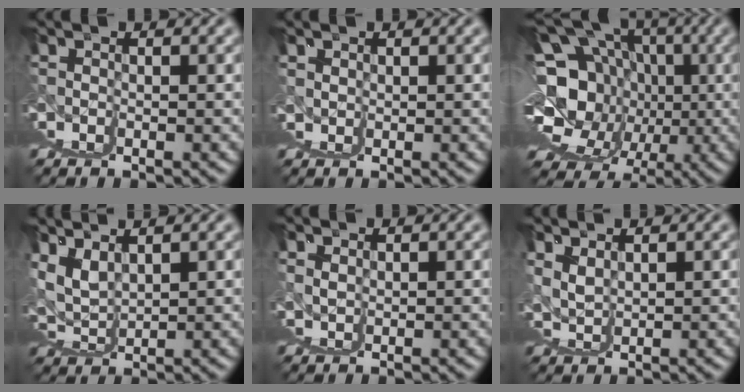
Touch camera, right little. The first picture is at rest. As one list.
[{"total": 3.4, "force": [1.8, 2.8, 0.6], "torque": [-0.012, -0.006, 0.028]}, {"total": 14.4, "force": [4.5, 7.2, 11.6], "torque": [-0.151, 0.018, 0.082]}, {"total": 4.4, "force": [3.8, 1.5, 1.6], "torque": [-0.057, -0.007, 0.085]}, {"total": 2.6, "force": [2.0, 1.6, 0.2], "torque": [-0.005, -0.008, 0.039]}, {"total": 4.5, "force": [3.0, 2.7, 1.9], "torque": [-0.038, -0.014, 0.068]}]